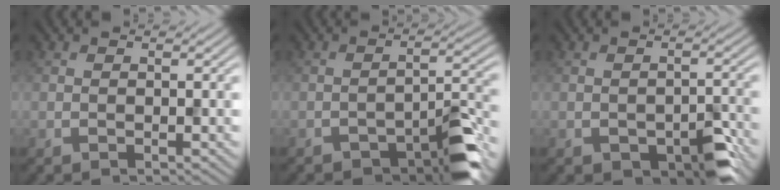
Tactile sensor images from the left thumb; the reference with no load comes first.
{"total": 6.5, "force": [-4.4, 2.0, 4.3], "torque": [-0.053, 0.008, -0.067]}
{"total": 4.7, "force": [-2.3, 2.3, 3.4], "torque": [-0.047, -0.003, -0.027]}